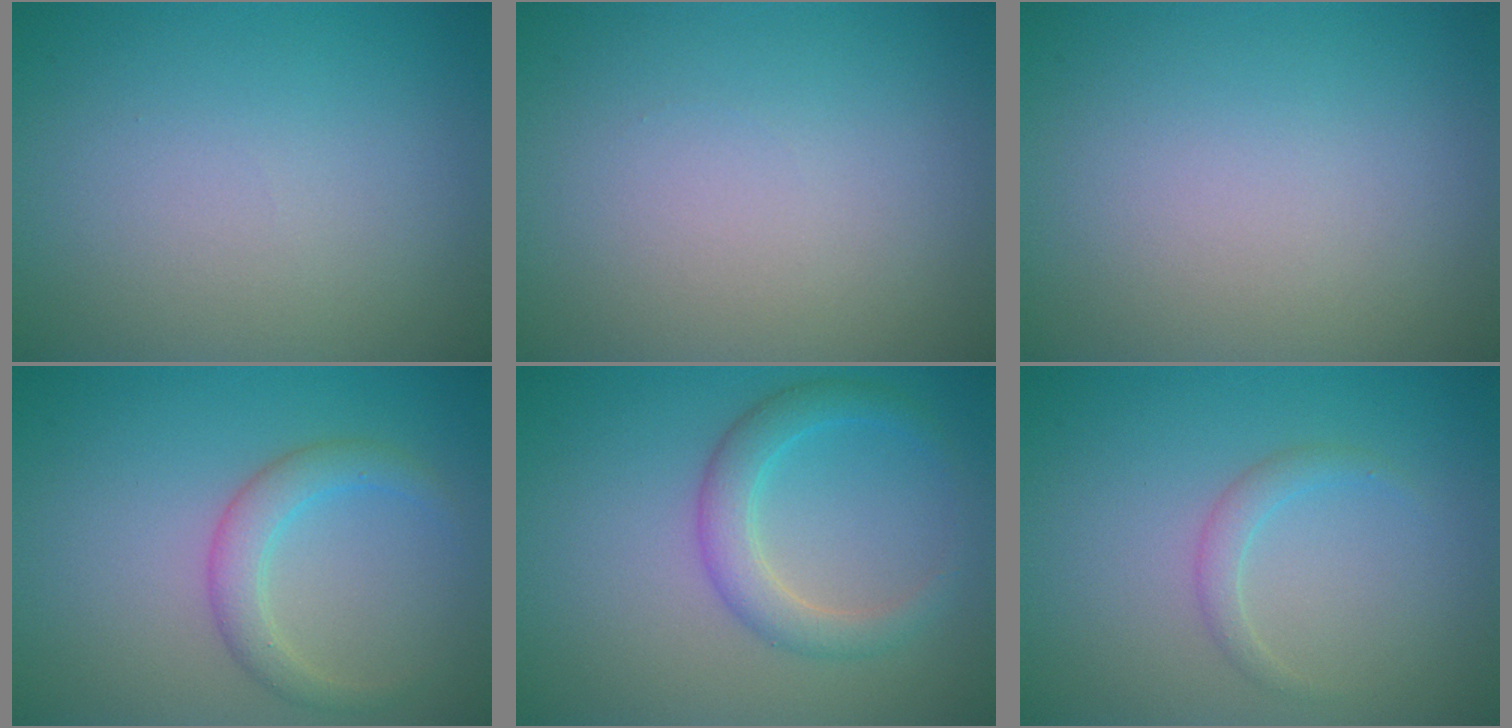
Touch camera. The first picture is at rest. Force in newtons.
{"total": 0.0}
{"total": 0.0}
{"total": 2.0, "press": 2.0, "slide": 0.2}
{"total": 3.1, "press": 3.1, "slide": 0.0}
{"total": 1.3, "press": 1.2, "slide": 0.2}